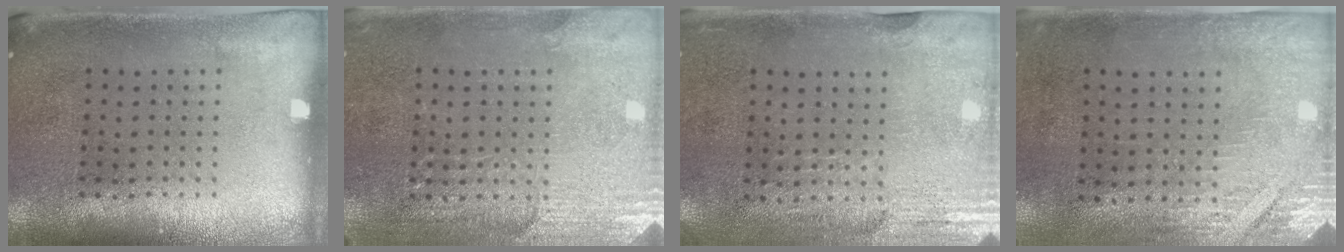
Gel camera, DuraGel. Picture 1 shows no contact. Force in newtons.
{"total": 2.9, "press": 2.8, "slide": 0.6}
{"total": 2.9, "press": 2.5, "slide": 1.5}
{"total": 2.9, "press": 2.5, "slide": 1.4}